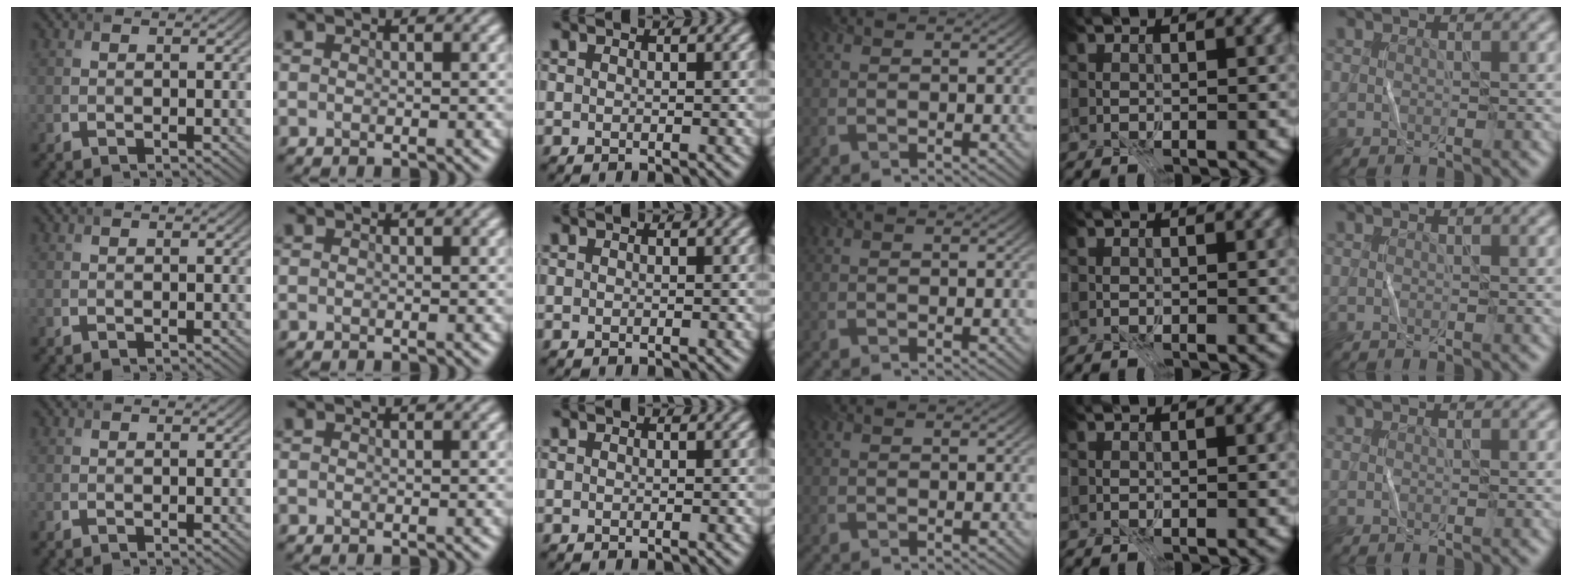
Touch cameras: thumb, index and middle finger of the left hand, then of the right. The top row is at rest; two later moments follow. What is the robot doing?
{"motion": "fold", "object": "coffee filter"}